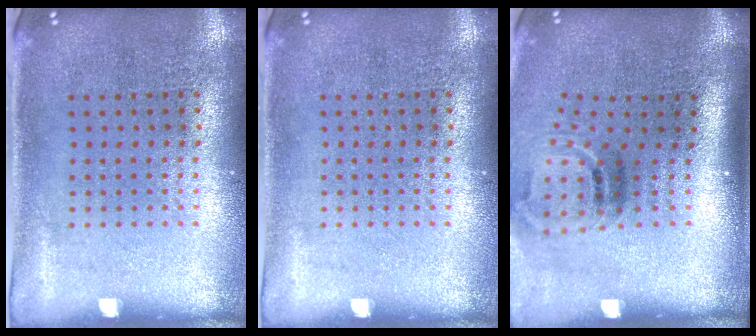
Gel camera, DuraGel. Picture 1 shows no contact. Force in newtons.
{"total": 0.0}
{"total": 2.0, "press": 1.2, "slide": 1.6}